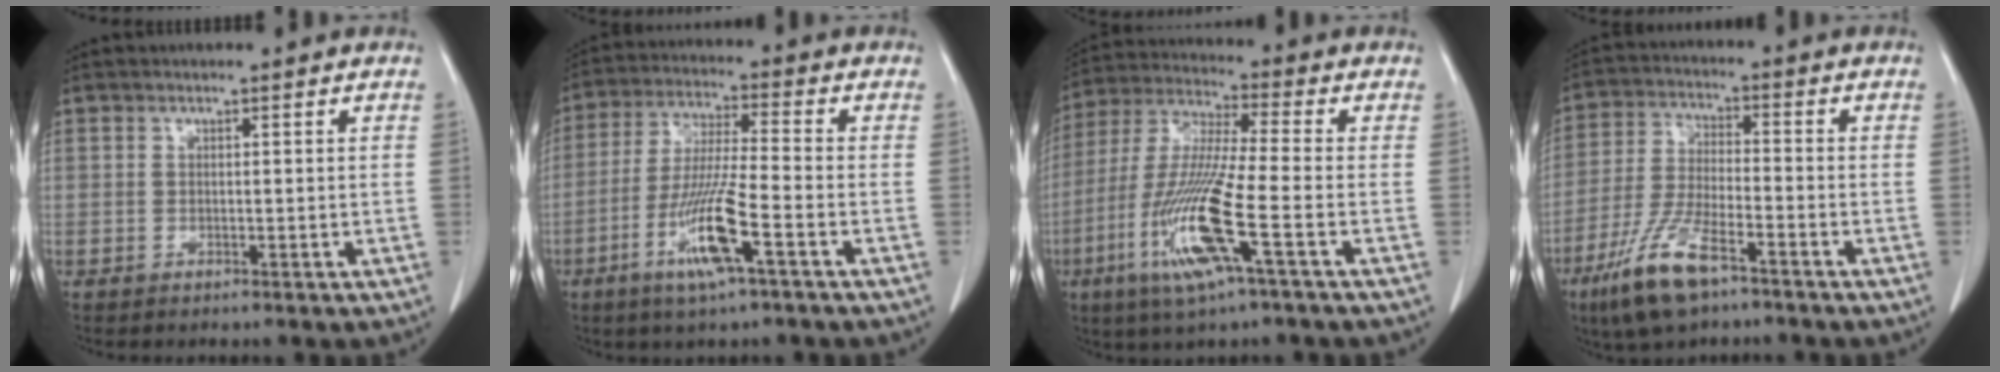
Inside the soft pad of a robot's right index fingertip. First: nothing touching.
{"total": 10.9, "force": [-4.7, 0.1, 9.9], "torque": [-0.197, -0.016, -0.093]}
{"total": 14.5, "force": [-5.3, 0.3, 13.5], "torque": [-0.285, -0.019, -0.108]}
{"total": 11.0, "force": [-6.9, 2.6, 8.2], "torque": [-0.172, -0.020, -0.128]}